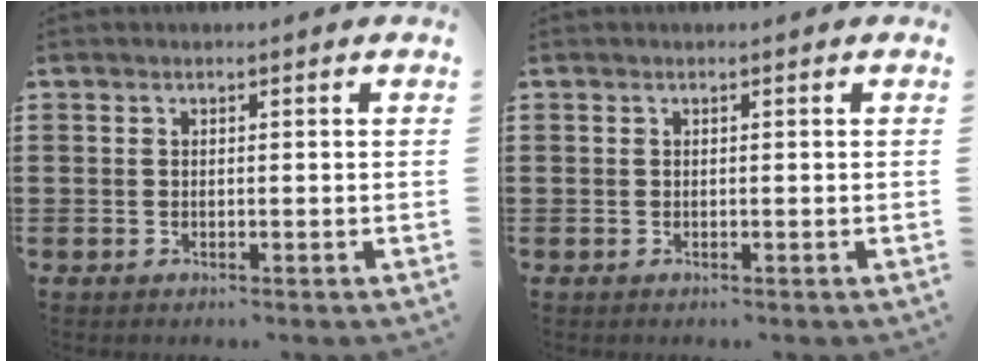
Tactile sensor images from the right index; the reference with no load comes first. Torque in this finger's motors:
{"motor_torque": [0.65, 0.65, 0.00, 0.00]}